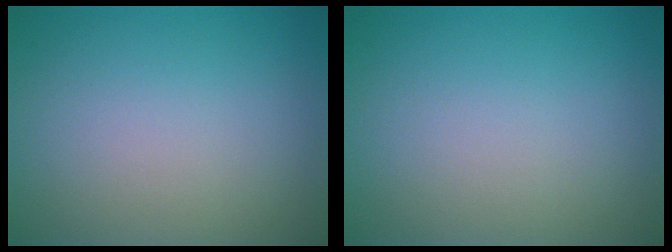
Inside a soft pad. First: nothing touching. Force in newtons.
{"total": 0.0}